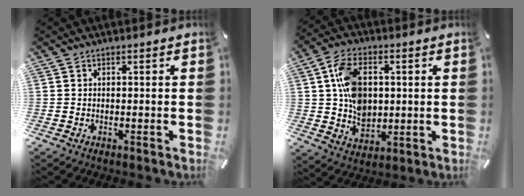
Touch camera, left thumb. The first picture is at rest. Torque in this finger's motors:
{"motor_torque": [0.38, 0.44, 0.87, 0.39, 0.18]}